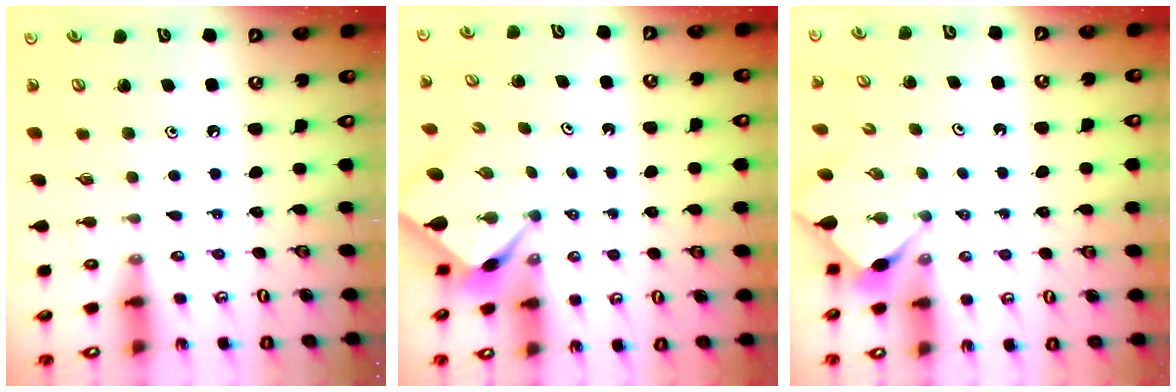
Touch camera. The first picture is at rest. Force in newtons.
{"total": 2.4, "press": 2.3, "slide": 0.3}
{"total": 2.9, "press": 2.9, "slide": 0.3}